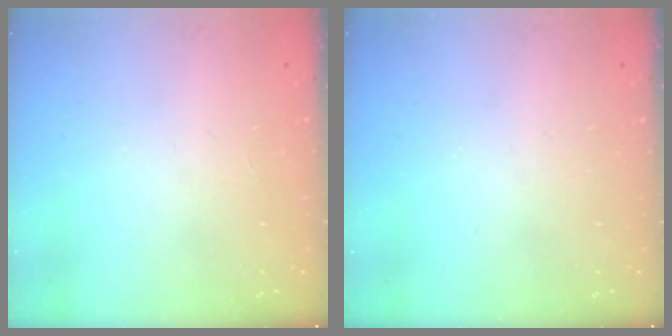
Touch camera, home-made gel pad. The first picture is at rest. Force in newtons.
{"total": 0.0}